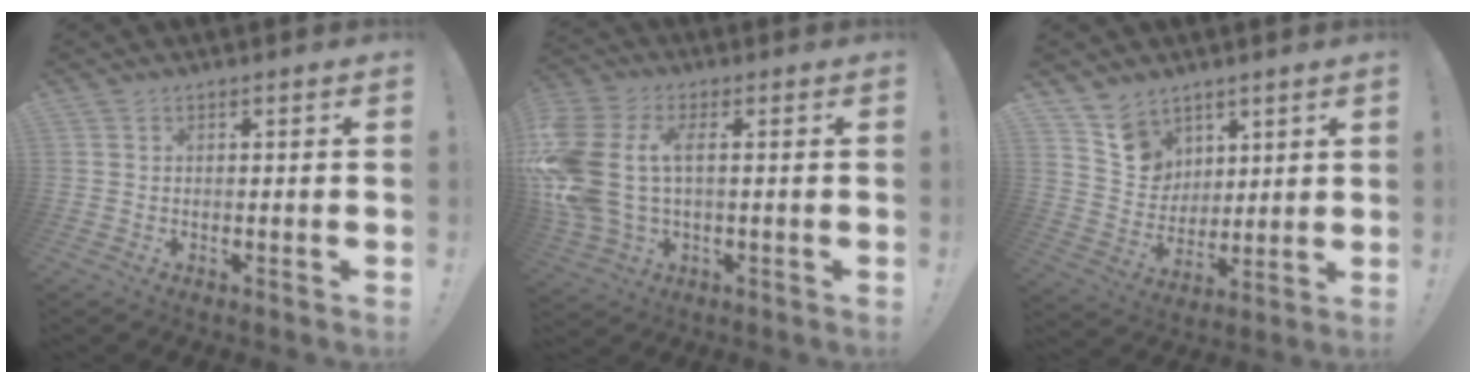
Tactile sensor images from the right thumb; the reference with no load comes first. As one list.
[{"total": 15.1, "force": [1.9, 9.2, 11.9], "torque": [-0.267, -0.003, 0.038]}, {"total": 9.9, "force": [7.0, 6.9, 1.3], "torque": [-0.027, -0.058, 0.142]}]